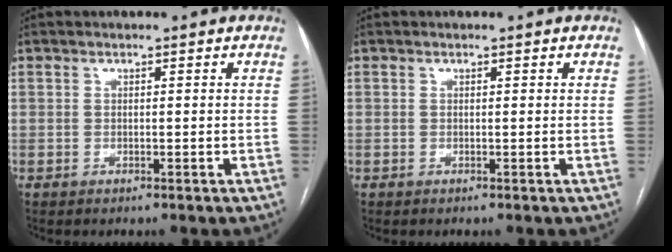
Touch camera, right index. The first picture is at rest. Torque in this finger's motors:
{"motor_torque": [-0.03, -0.02, 0.04, 0.01]}